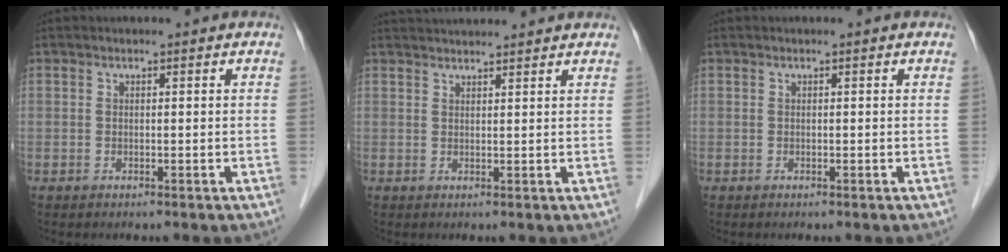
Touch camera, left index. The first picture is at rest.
{"total": 7.3, "force": [7.1, 0.0, 2.0], "torque": [-0.031, 0.037, 0.094]}
{"total": 0.0}